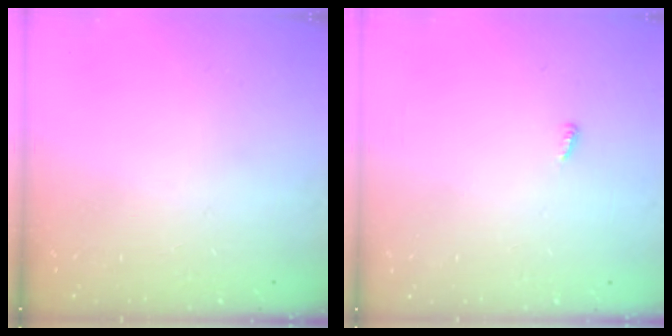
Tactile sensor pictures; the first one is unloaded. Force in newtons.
{"total": 2.9, "press": 2.9, "slide": 0.2}